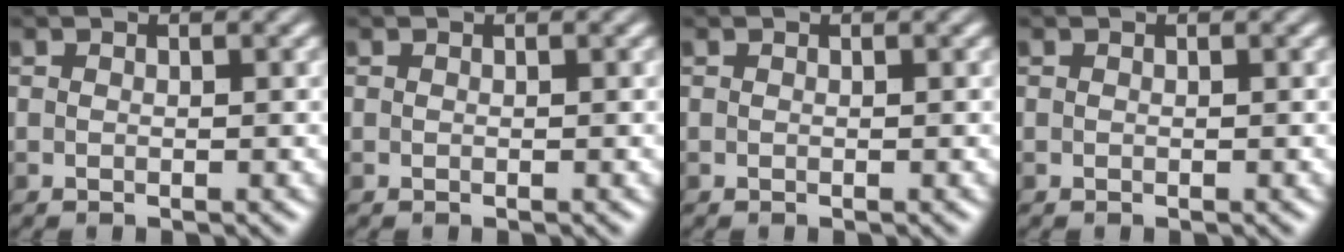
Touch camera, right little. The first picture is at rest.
{"total": 0.0}
{"total": 0.0}
{"total": 0.0}